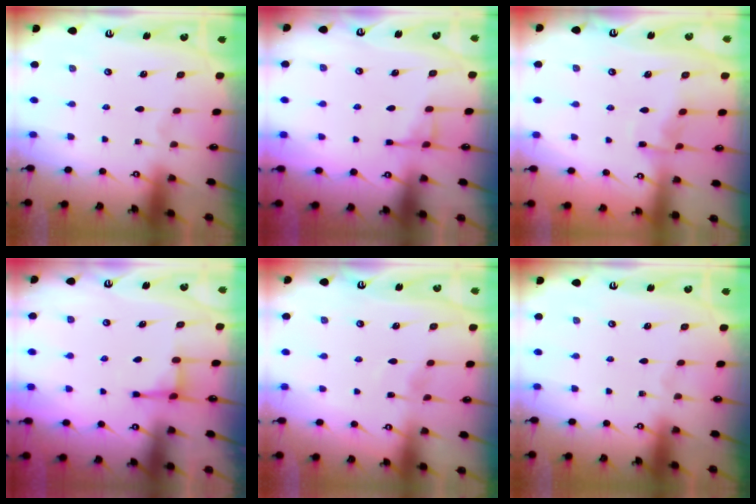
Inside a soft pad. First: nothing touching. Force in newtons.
{"total": 4.3, "press": 4.2, "slide": 0.8}
{"total": 6.3, "press": 6.3, "slide": 0.7}
{"total": 3.4, "press": 3.4, "slide": 0.5}
{"total": 4.4, "press": 4.3, "slide": 0.6}
{"total": 0.0}